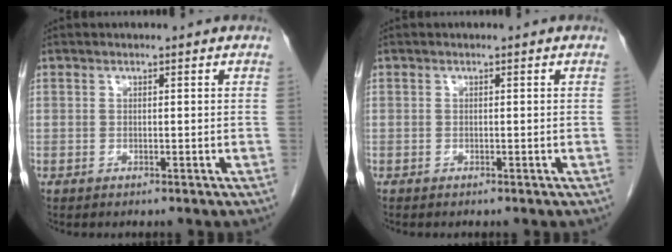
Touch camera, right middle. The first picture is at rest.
{"total": 0.0}